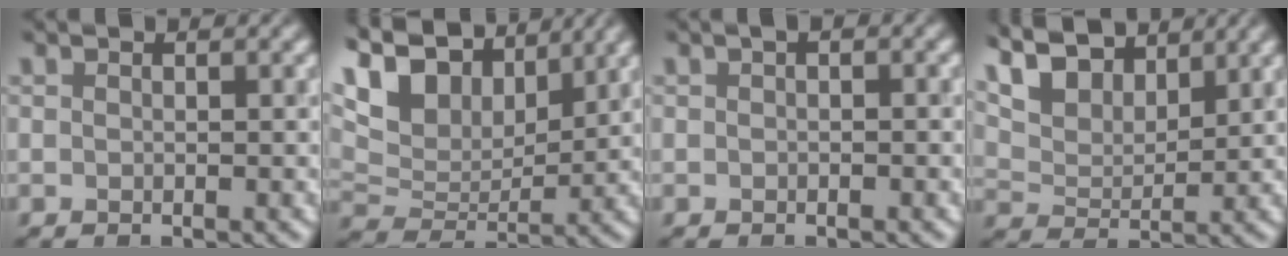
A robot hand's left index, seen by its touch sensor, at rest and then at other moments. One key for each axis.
{"total": 10.3, "fx": 7.0, "fy": 4.8, "fz": 5.8, "tx": -0.131, "ty": 0.021, "tz": 0.107}
{"total": 0.6, "fx": -0.1, "fy": 0.3, "fz": 0.6, "tx": -0.007, "ty": 0.005, "tz": 0.000}
{"total": 8.1, "fx": 6.5, "fy": 3.4, "fz": 3.4, "tx": -0.090, "ty": 0.011, "tz": 0.116}